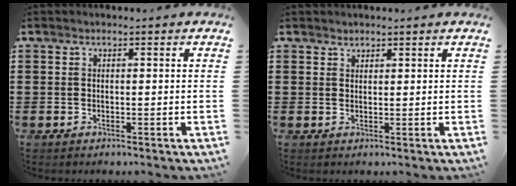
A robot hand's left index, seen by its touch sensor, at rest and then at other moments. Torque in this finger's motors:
{"motor_torque": [-0.39, 0.70, -0.03, -0.01]}